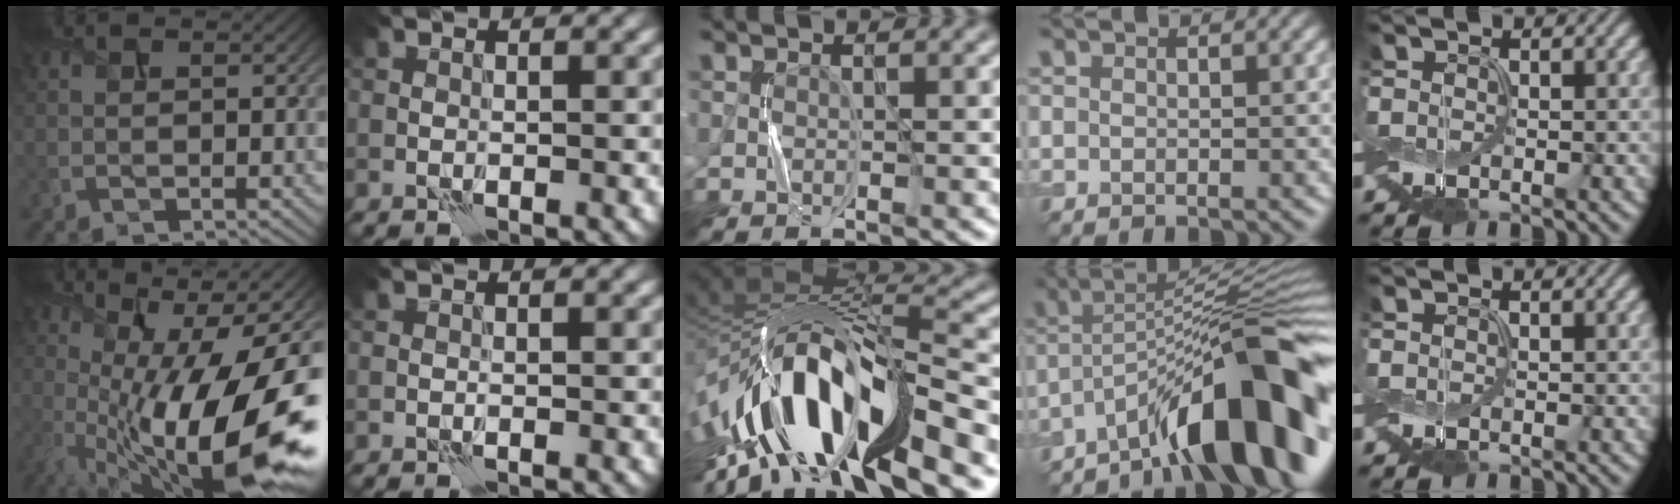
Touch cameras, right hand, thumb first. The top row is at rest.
{"thumb": {"total": 21.6, "force": [-3.6, 8.2, 19.6], "torque": [-0.284, -0.007, -0.063]}, "middle": {"total": 14.4, "force": [-5.8, 5.8, 11.9], "torque": [-0.216, 0.019, -0.101]}, "ring": {"total": 12.8, "force": [-7.6, 3.0, 9.9], "torque": [-0.126, 0.028, -0.130]}}